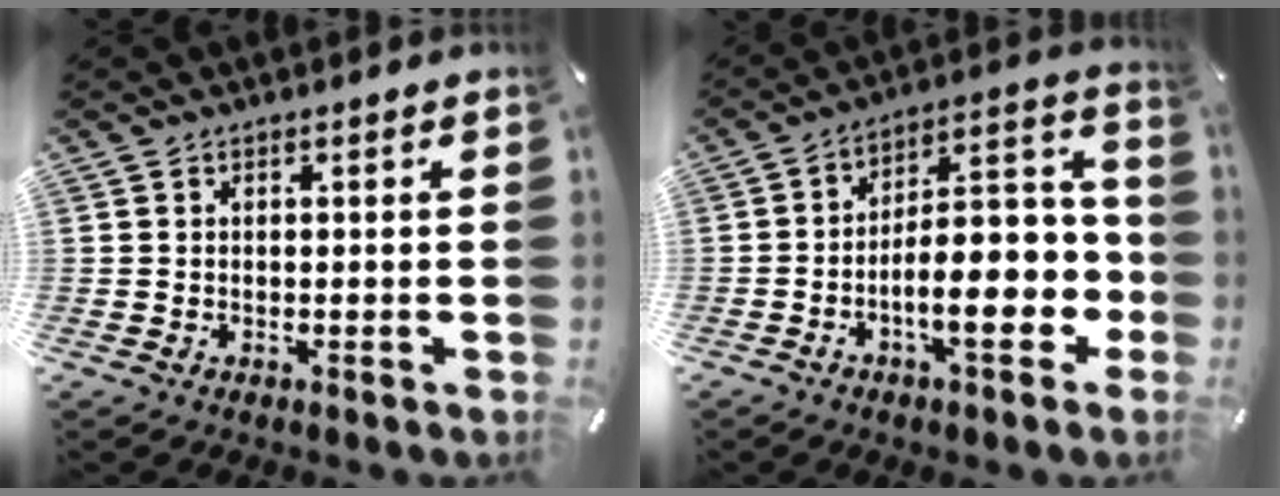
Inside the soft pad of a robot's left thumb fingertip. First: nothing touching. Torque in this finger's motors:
{"motor_torque": [0.90, 4.11, 0.96, 0.66, 0.18]}